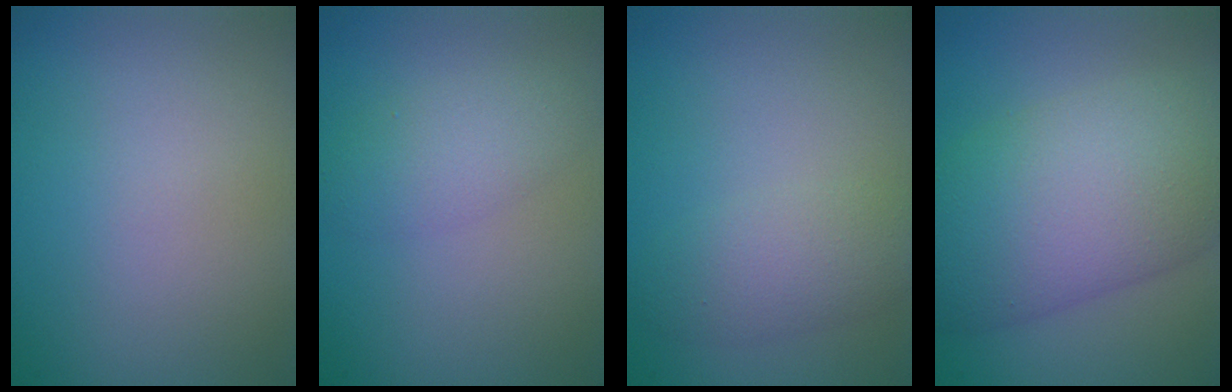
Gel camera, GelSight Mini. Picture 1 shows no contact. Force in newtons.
{"total": 2.4, "press": 2.4, "slide": 0.2}
{"total": 2.8, "press": 2.8, "slide": 0.1}
{"total": 10.3, "press": 10.3, "slide": 0.3}